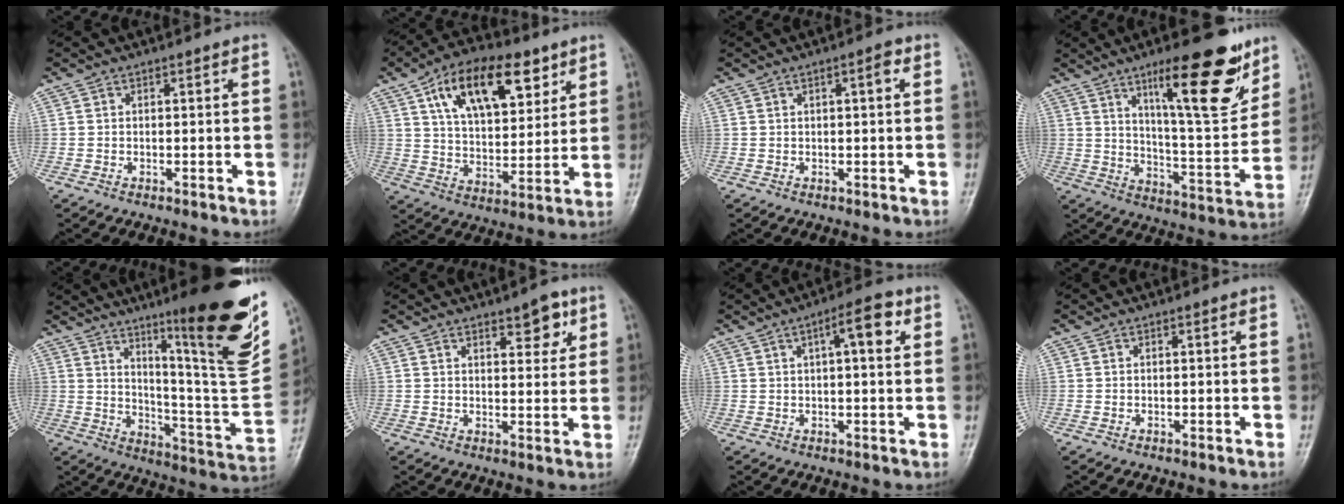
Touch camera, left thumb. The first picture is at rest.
{"total": 18.4, "force": [9.0, 9.3, 13.1], "torque": [-0.171, -0.026, 0.154]}
{"total": 2.1, "force": [0.7, 0.5, 2.0], "torque": [-0.032, 0.004, 0.010]}
{"total": 19.0, "force": [11.5, 4.7, 14.5], "torque": [-0.178, -0.069, 0.184]}
{"total": 25.1, "force": [14.0, 3.3, 20.6], "torque": [-0.259, -0.075, 0.220]}
{"total": 5.6, "force": [3.2, 2.4, 4.0], "torque": [-0.033, -0.017, 0.041]}
{"total": 6.8, "force": [2.4, 2.0, 6.0], "torque": [-0.083, 0.011, 0.031]}
{"total": 0.0}